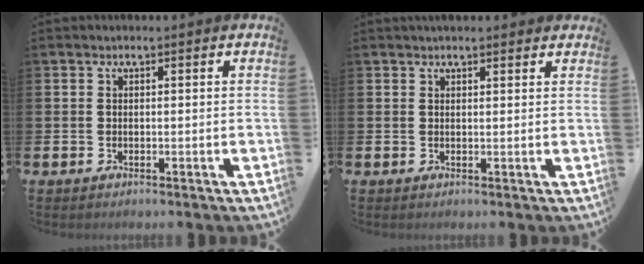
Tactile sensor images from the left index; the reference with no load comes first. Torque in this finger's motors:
{"motor_torque": [1.05, -1.09, 0.71, 0.13]}